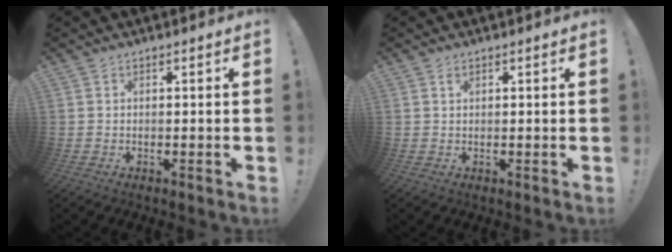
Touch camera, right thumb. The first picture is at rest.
{"total": 0.7, "force": [0.5, 0.4, 0.4], "torque": [-0.001, -0.002, 0.007]}